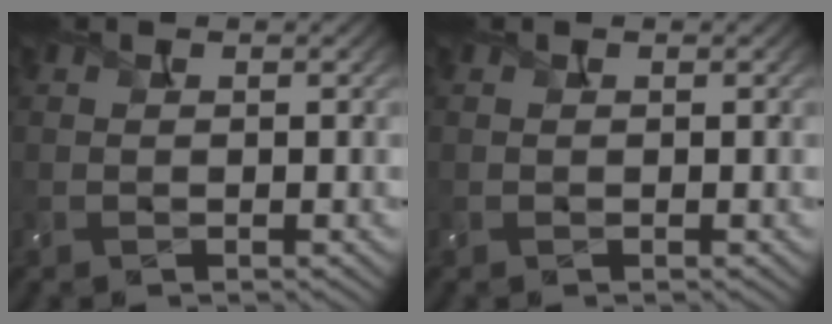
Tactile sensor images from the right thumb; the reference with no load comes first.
{"total": 0.0}